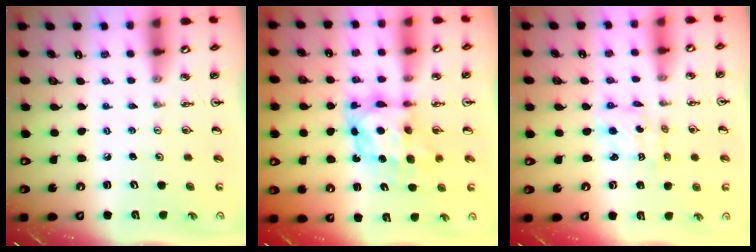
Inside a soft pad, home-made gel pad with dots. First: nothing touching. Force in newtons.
{"total": 7.1, "press": 7.1, "slide": 0.9}
{"total": 2.8, "press": 2.8, "slide": 0.3}